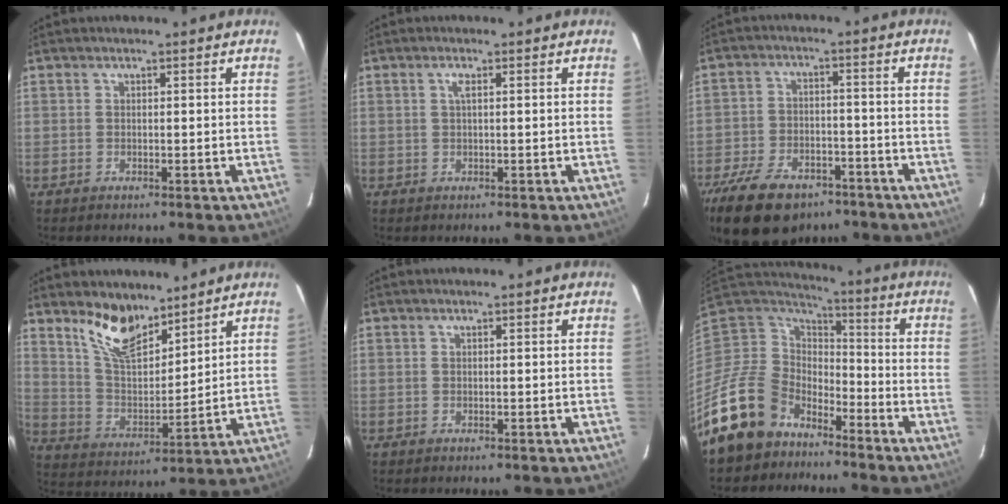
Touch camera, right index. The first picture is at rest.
{"total": 1.1, "force": [0.3, 0.0, 1.0], "torque": [-0.022, 0.002, 0.005]}
{"total": 18.0, "force": [-12.3, 9.8, 8.8], "torque": [-0.207, -0.010, -0.191]}
{"total": 11.1, "force": [8.5, 4.2, 5.8], "torque": [-0.111, 0.000, 0.167]}
{"total": 0.0}
{"total": 15.4, "force": [-11.3, 9.9, 3.0], "torque": [-0.106, 0.018, -0.199]}